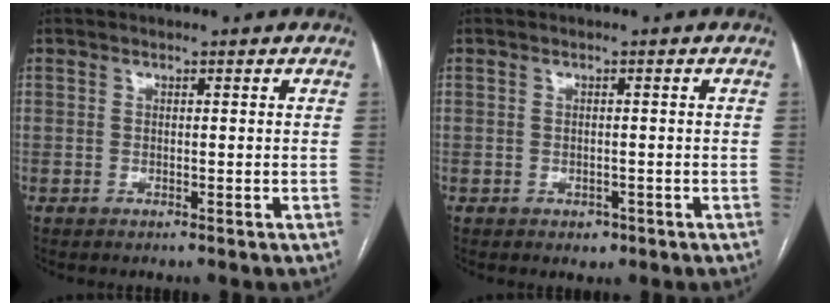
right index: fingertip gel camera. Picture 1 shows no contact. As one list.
[{"total": 1.6, "force": [-0.8, 1.2, 0.6], "torque": [-0.009, 0.002, -0.005]}]